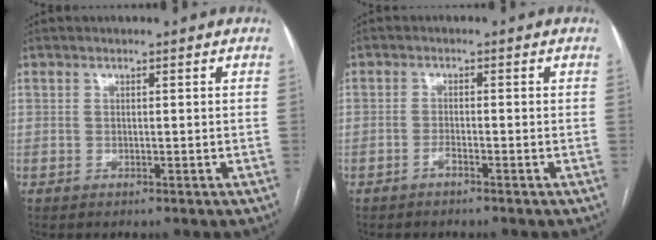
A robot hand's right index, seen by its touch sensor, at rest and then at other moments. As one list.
[{"total": 1.2, "force": [-1.0, 0.1, 0.7], "torque": [-0.015, 0.002, -0.018]}]